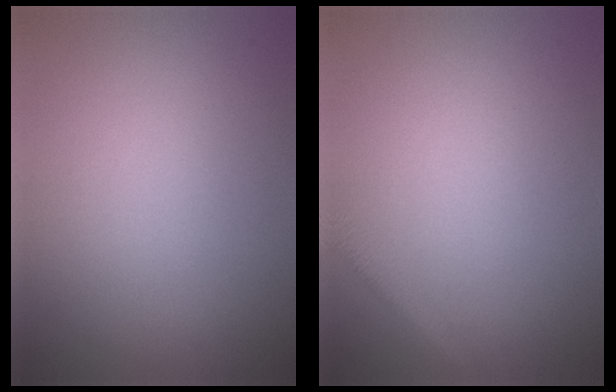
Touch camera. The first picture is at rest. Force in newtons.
{"total": 1.8, "press": 1.8, "slide": 0.1}